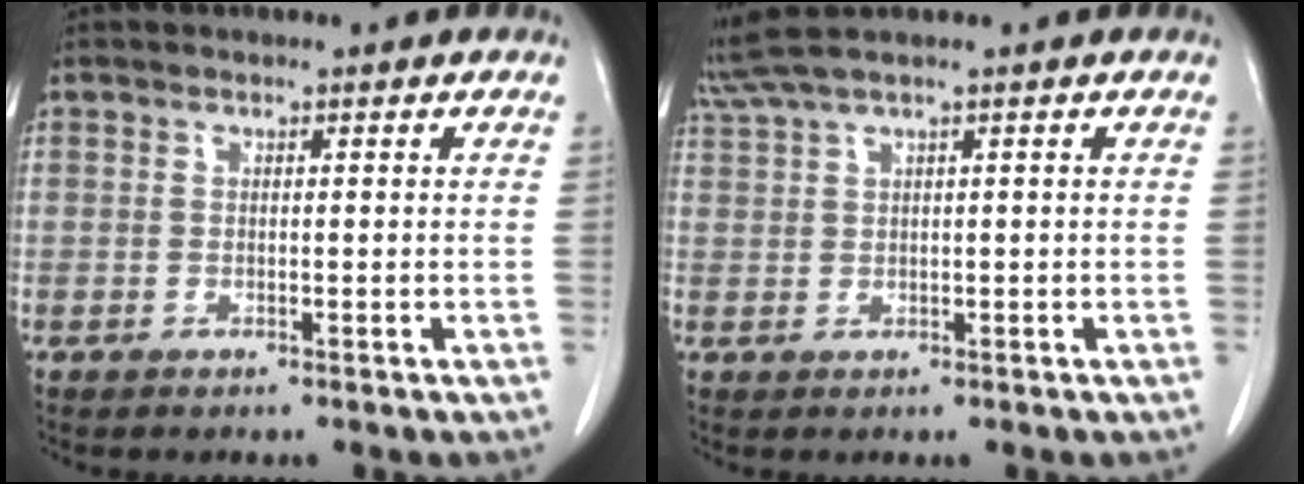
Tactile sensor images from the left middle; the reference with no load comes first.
{"total": 3.5, "force": [2.7, -0.4, 2.2], "torque": [-0.061, 0.028, 0.061]}